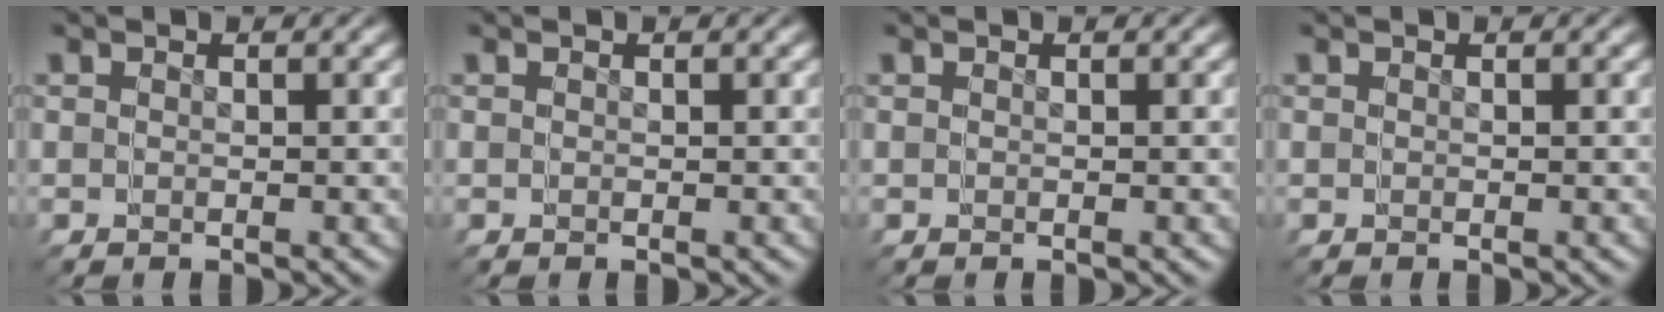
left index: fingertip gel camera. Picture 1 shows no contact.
{"total": 0.0}
{"total": 0.0}
{"total": 0.0}